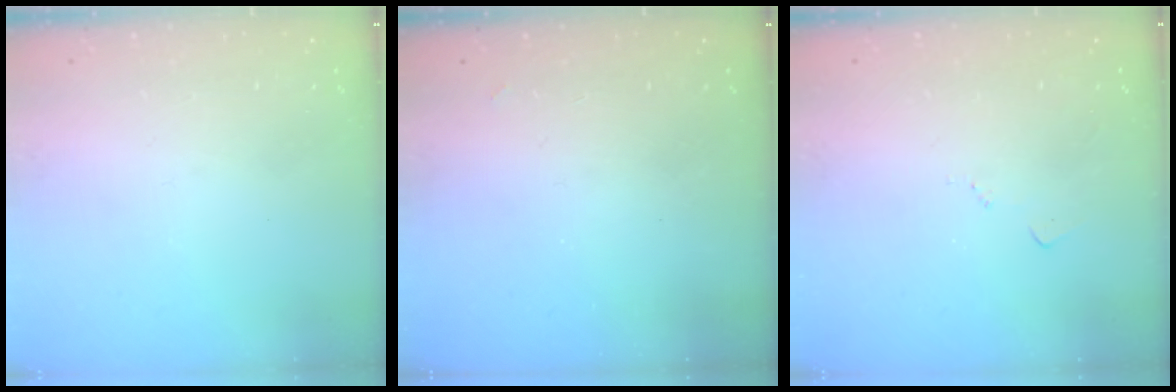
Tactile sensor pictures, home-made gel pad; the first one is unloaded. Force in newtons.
{"total": 1.1, "press": 1.0, "slide": 0.3}
{"total": 5.1, "press": 5.1, "slide": 0.6}